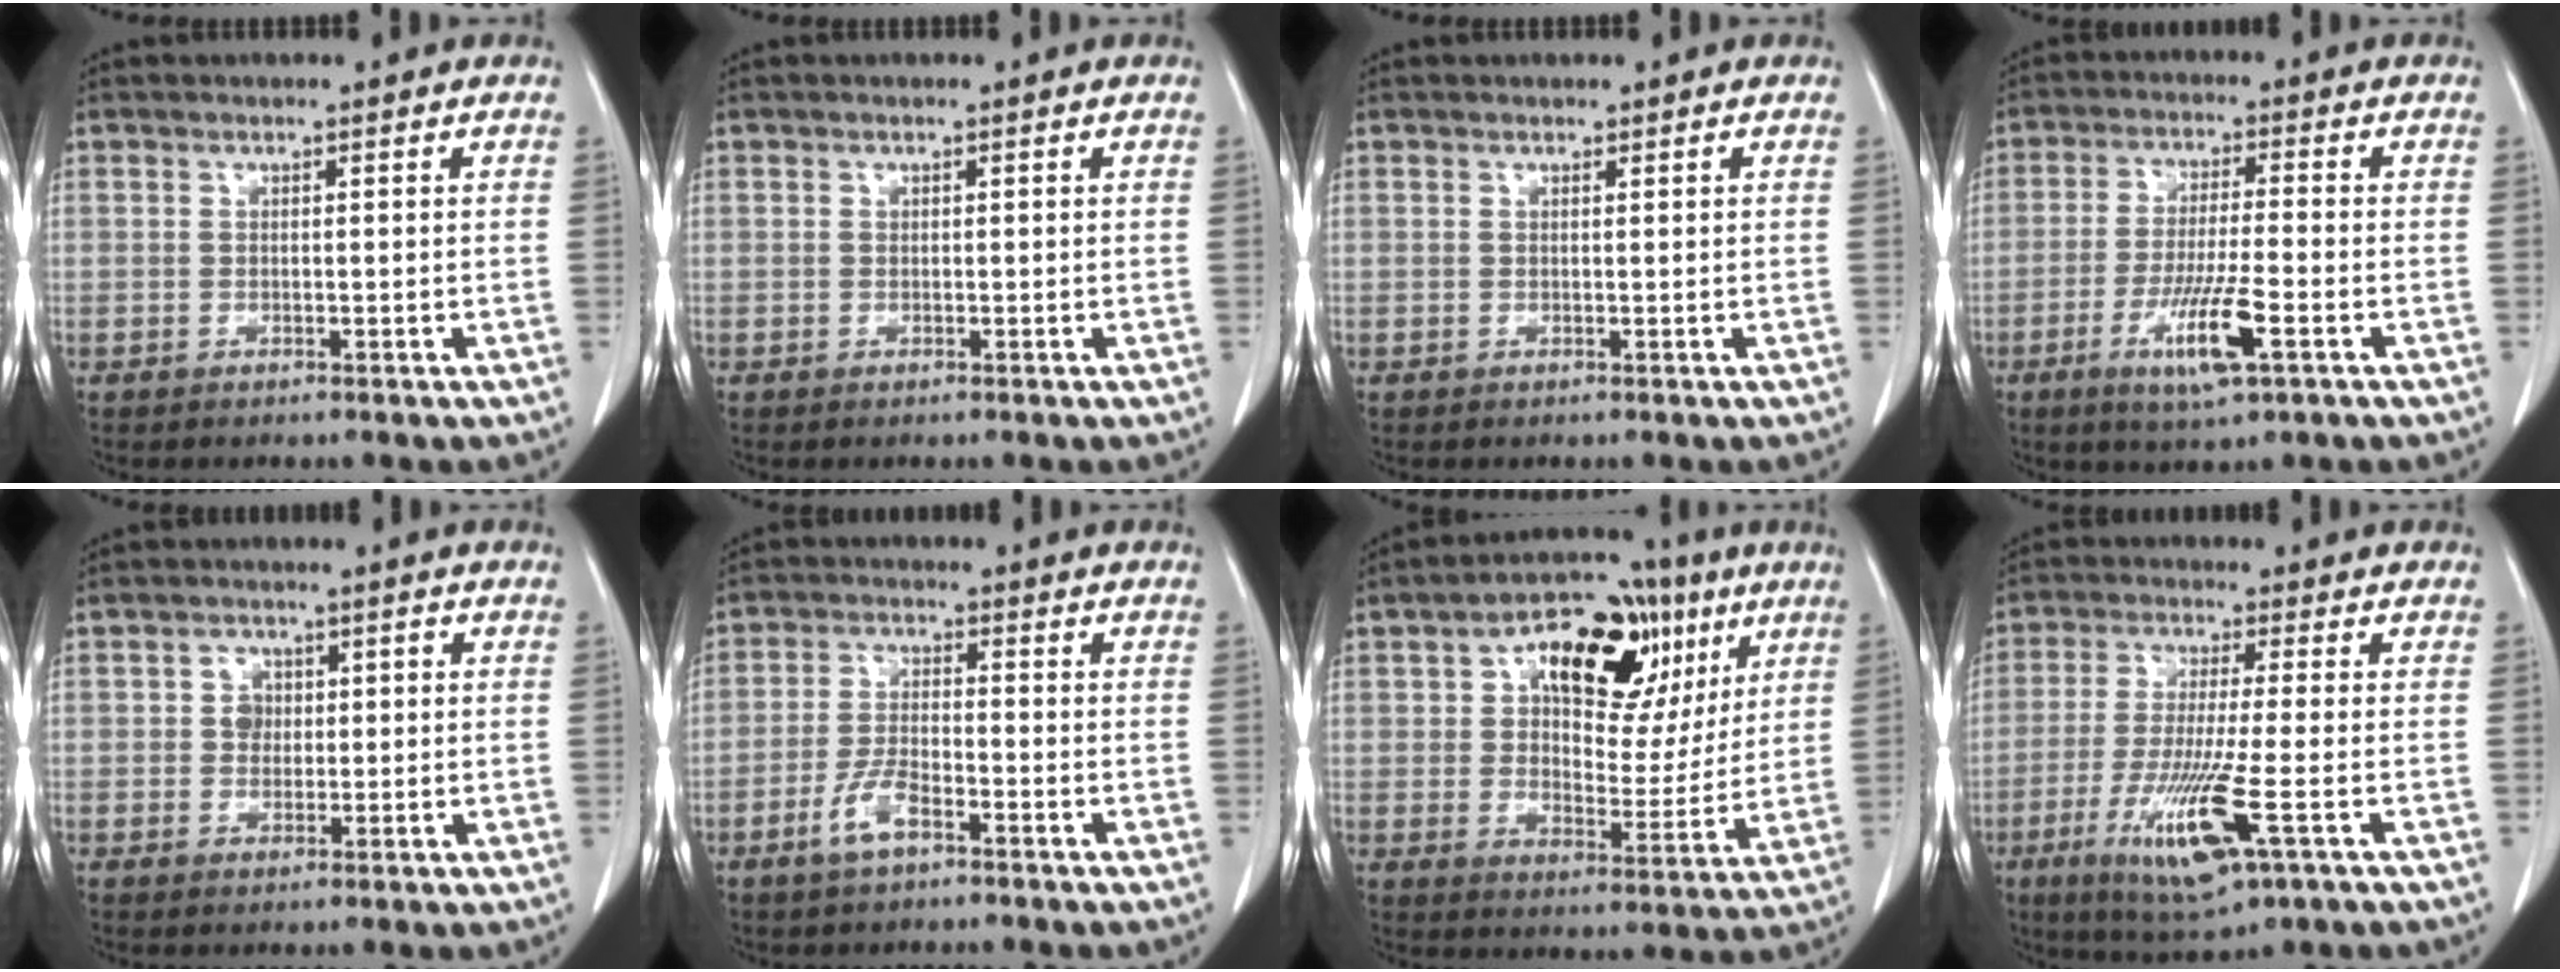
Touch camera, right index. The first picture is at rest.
{"total": 0.0}
{"total": 0.0}
{"total": 9.0, "force": [-3.8, 0.6, 8.2], "torque": [-0.154, -0.019, -0.065]}
{"total": 2.9, "force": [0.2, 2.5, 1.4], "torque": [-0.016, 0.008, 0.001]}
{"total": 5.0, "force": [-2.9, 1.7, 3.7], "torque": [-0.080, 0.000, -0.057]}
{"total": 18.2, "force": [7.8, 10.1, 13.0], "torque": [-0.183, 0.037, 0.121]}
{"total": 12.0, "force": [-4.5, 0.7, 11.1], "torque": [-0.223, -0.034, -0.079]}